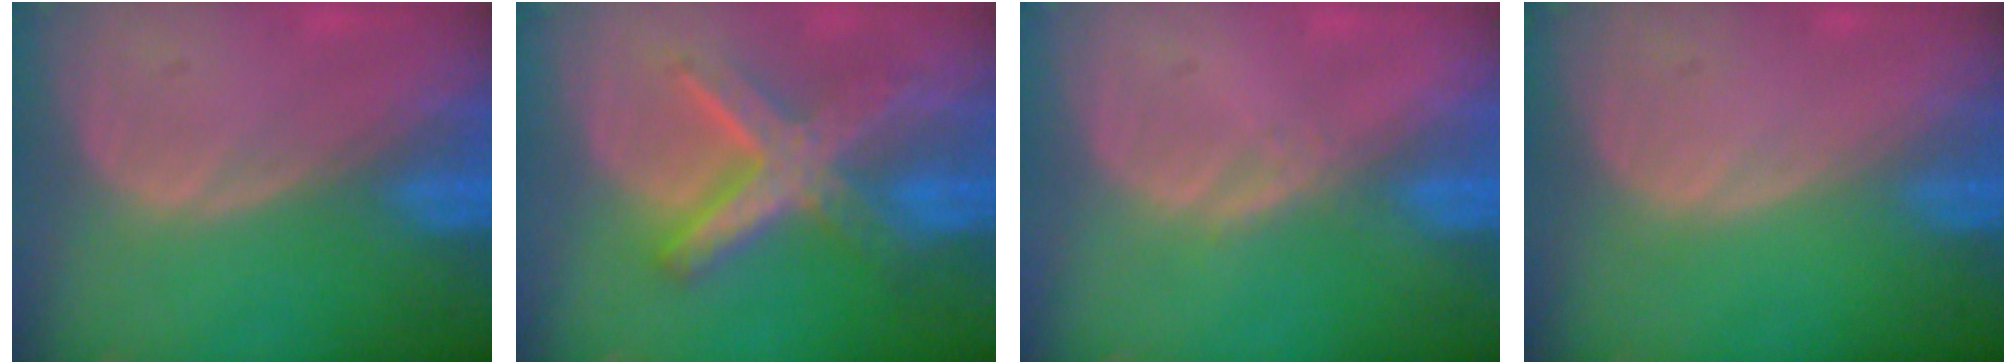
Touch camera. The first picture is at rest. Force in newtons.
{"total": 8.2, "press": 8.2, "slide": 0.7}
{"total": 1.2, "press": 1.0, "slide": 0.7}
{"total": 0.0}